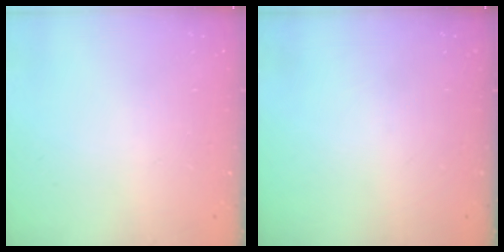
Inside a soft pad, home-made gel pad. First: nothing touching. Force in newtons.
{"total": 0.0}